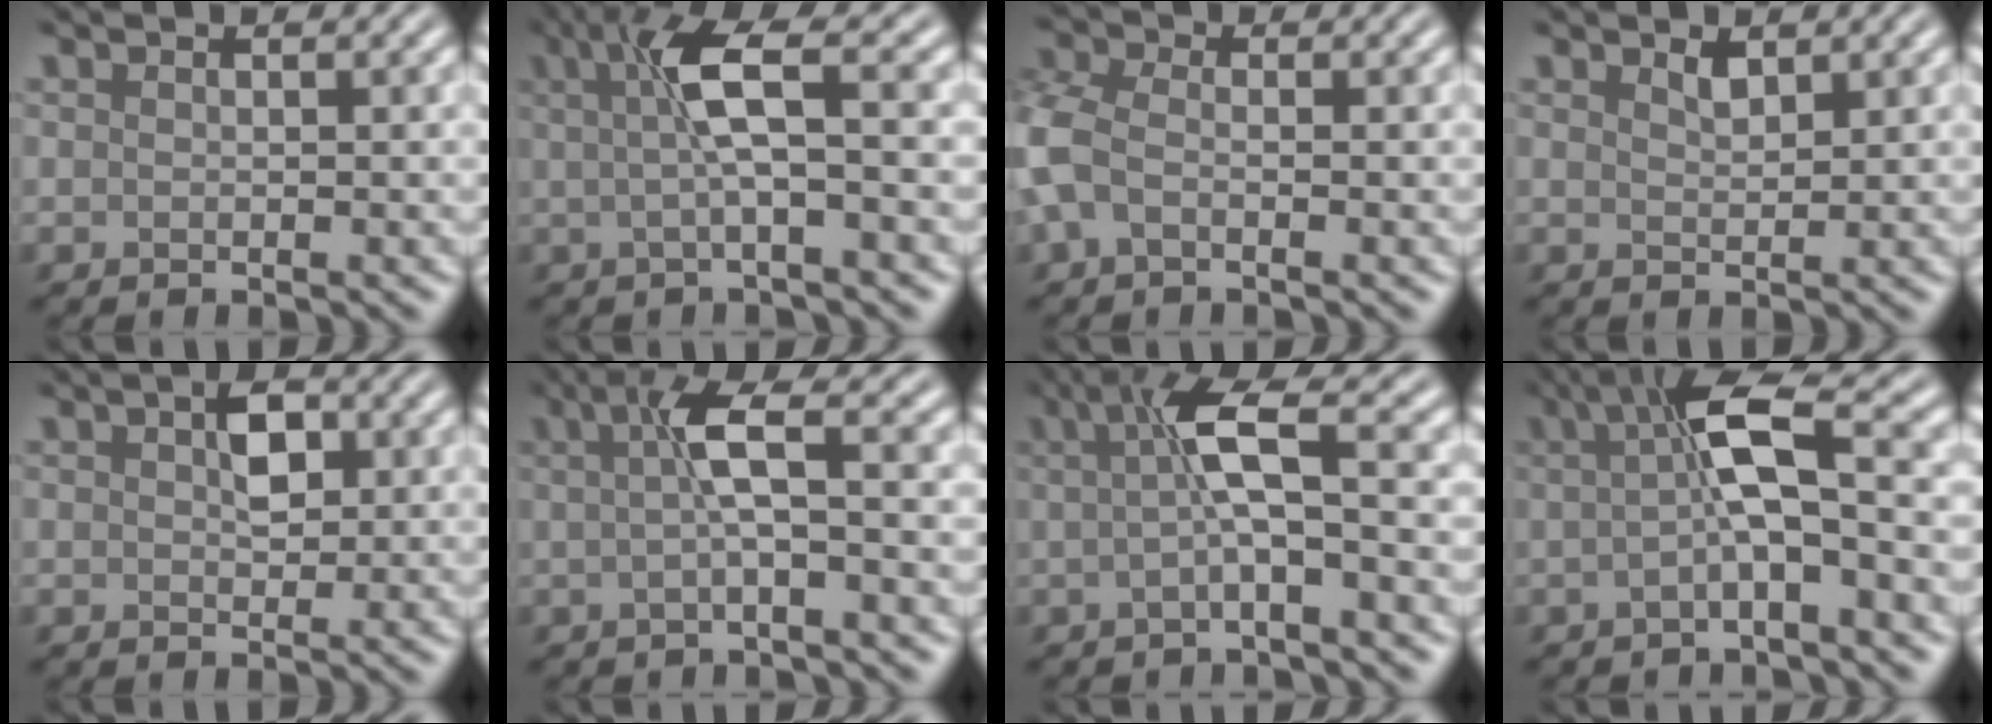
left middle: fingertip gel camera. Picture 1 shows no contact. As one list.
[{"total": 4.4, "force": [0.8, 0.5, 4.3], "torque": [-0.085, 0.015, 0.019]}, {"total": 3.4, "force": [-1.2, 2.1, 2.3], "torque": [-0.073, 0.006, -0.033]}, {"total": 1.0, "force": [1.0, 0.1, 0.1], "torque": [-0.004, 0.005, 0.021]}, {"total": 2.0, "force": [0.8, 1.0, 1.5], "torque": [-0.025, 0.009, 0.015]}, {"total": 3.6, "force": [0.4, 0.4, 3.5], "torque": [-0.067, 0.012, 0.008]}, {"total": 4.8, "force": [0.6, 0.6, 4.8], "torque": [-0.093, 0.016, 0.010]}, {"total": 5.8, "force": [0.5, 1.1, 5.7], "torque": [-0.097, 0.015, 0.006]}]